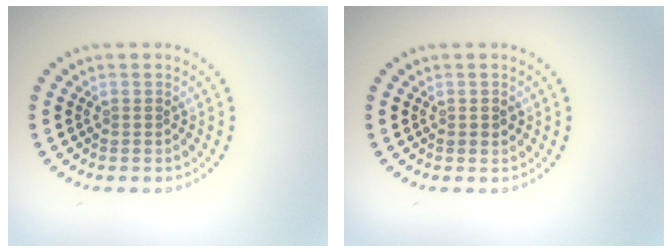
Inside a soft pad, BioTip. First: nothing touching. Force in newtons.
{"total": 0.9, "press": 0.9, "slide": 0.1}